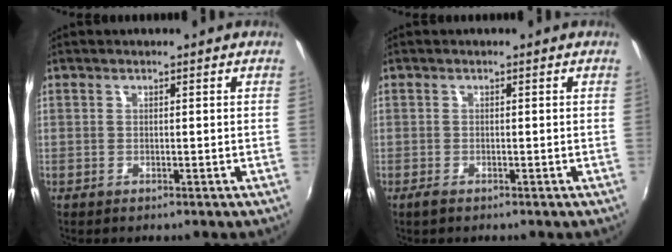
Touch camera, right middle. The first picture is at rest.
{"total": 1.2, "force": [-0.9, 0.3, 0.7], "torque": [-0.015, -0.003, -0.017]}